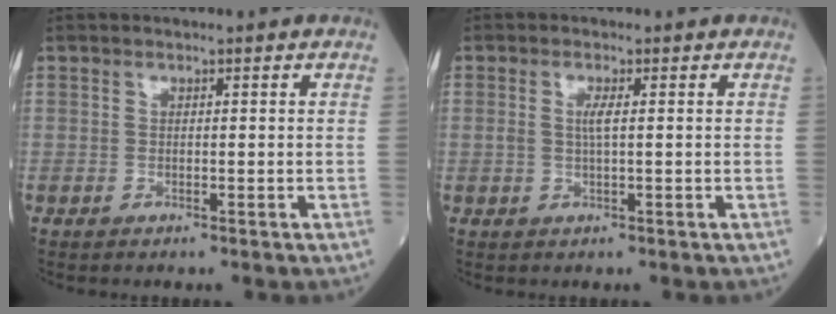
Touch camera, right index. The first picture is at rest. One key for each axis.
{"total": 1.9, "fx": 0.3, "fy": 0.1, "fz": 1.9, "tx": -0.042, "ty": 0.000, "tz": 0.002}